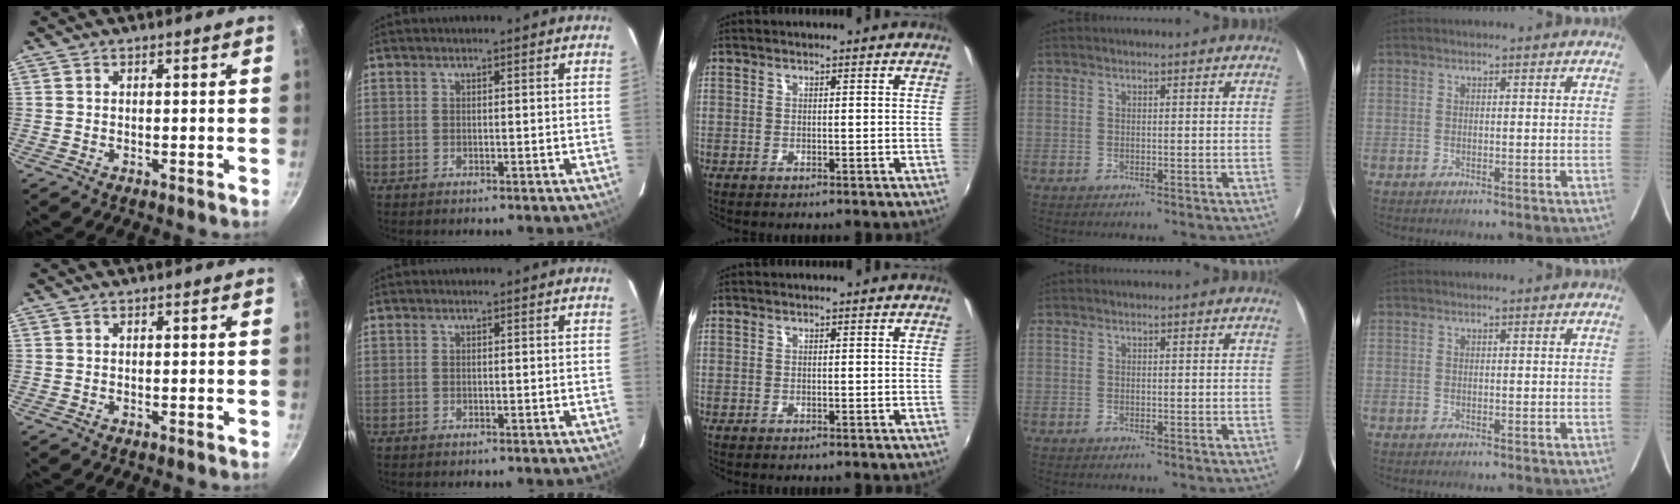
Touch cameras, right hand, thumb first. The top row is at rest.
{}